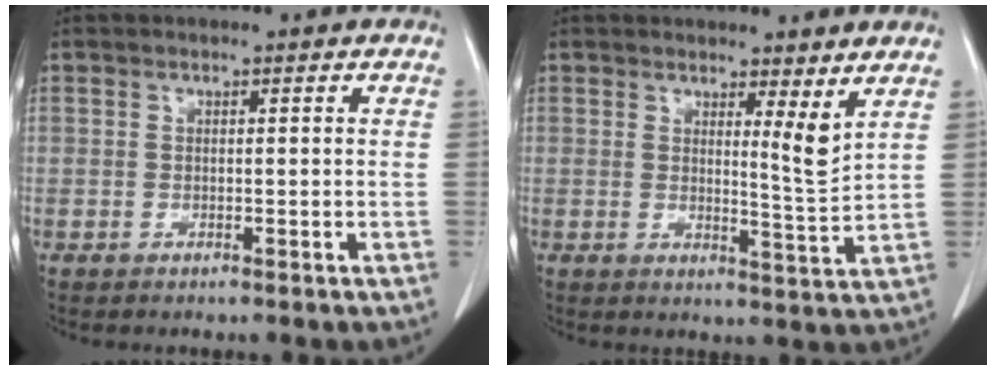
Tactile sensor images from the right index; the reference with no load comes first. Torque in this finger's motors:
{"motor_torque": [0.03, 0.23, 0.04, 0.03]}